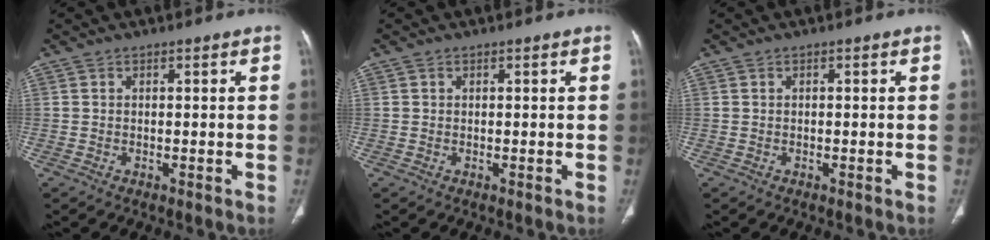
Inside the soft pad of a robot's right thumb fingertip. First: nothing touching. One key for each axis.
{"total": 0.0}
{"total": 0.0}